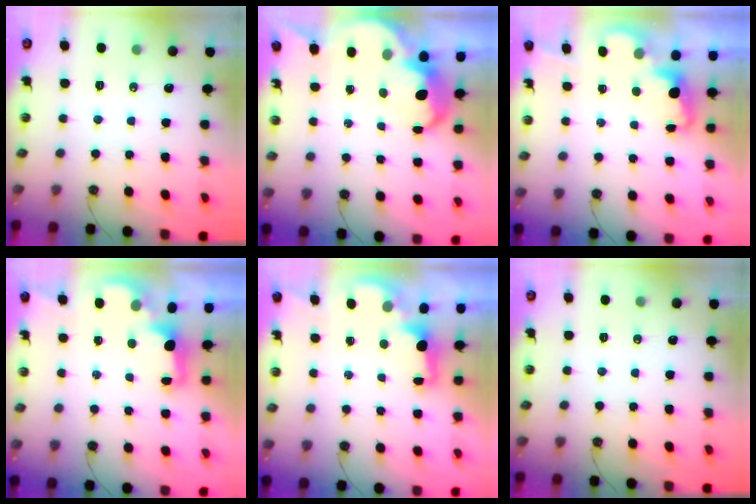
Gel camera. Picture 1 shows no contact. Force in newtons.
{"total": 5.6, "press": 5.6, "slide": 0.5}
{"total": 2.5, "press": 2.4, "slide": 0.5}
{"total": 2.3, "press": 2.2, "slide": 0.8}
{"total": 1.8, "press": 1.6, "slide": 0.7}
{"total": 0.0}